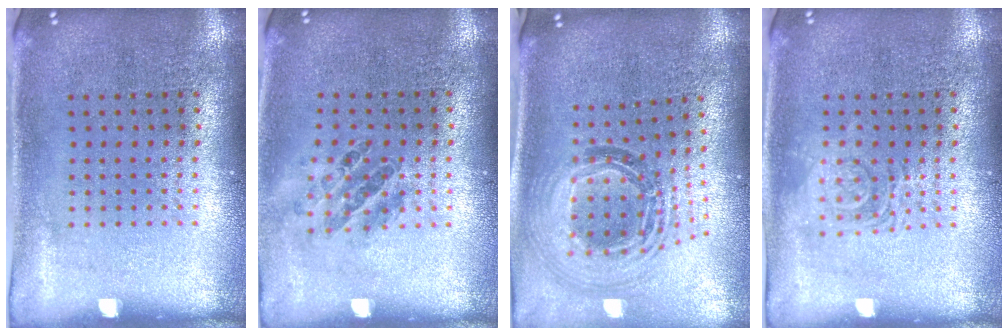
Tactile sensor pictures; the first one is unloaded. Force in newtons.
{"total": 1.0, "press": 0.9, "slide": 0.3}
{"total": 1.6, "press": 1.4, "slide": 0.8}
{"total": 2.3, "press": 2.3, "slide": 0.5}